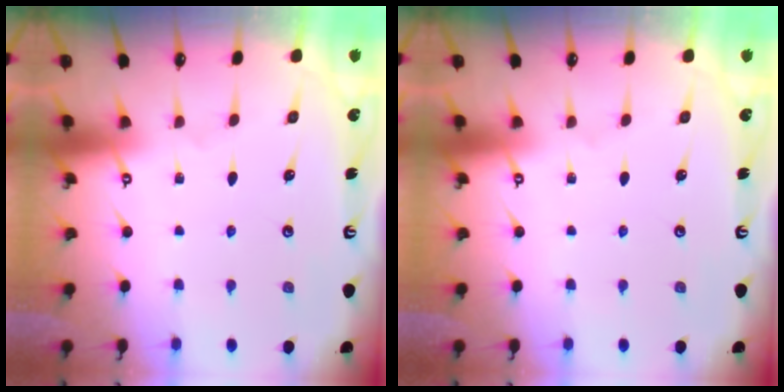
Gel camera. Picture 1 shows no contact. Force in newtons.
{"total": 0.0}